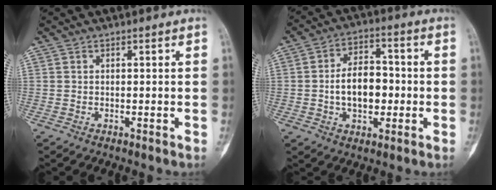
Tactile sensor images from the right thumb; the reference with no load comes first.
{"total": 10.3, "force": [-1.1, 6.5, 7.9], "torque": [-0.103, 0.022, -0.023]}